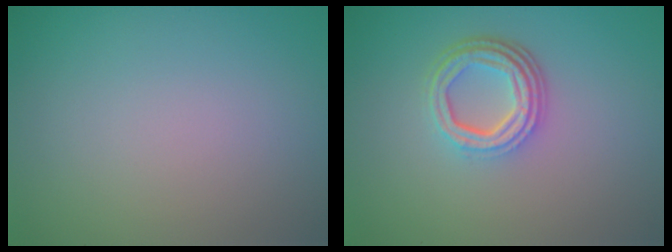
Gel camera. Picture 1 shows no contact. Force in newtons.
{"total": 4.4, "press": 3.3, "slide": 3.0}